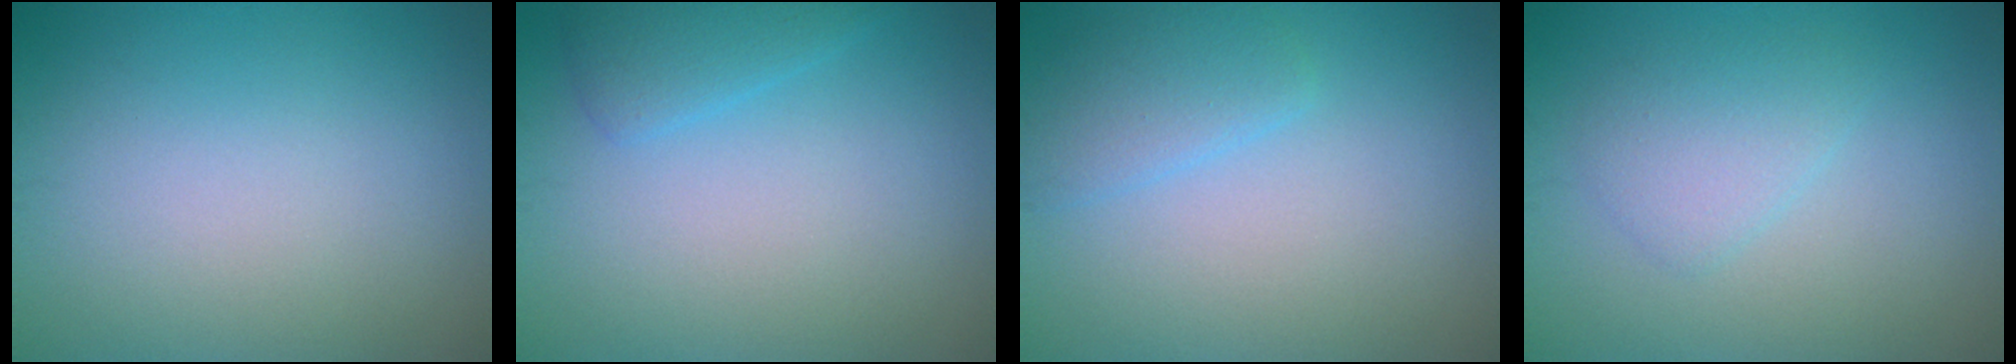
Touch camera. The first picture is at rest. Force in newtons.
{"total": 2.2, "press": 2.1, "slide": 0.2}
{"total": 2.4, "press": 2.4, "slide": 0.2}
{"total": 2.3, "press": 2.3, "slide": 0.0}